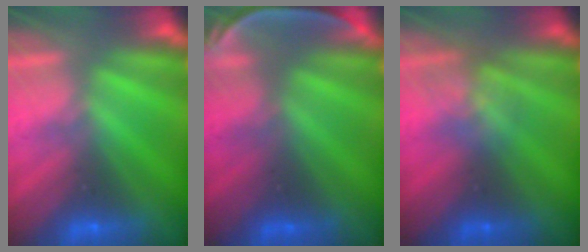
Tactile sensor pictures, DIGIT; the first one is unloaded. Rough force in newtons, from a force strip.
{"total": 7.4}
{"total": 2.6}